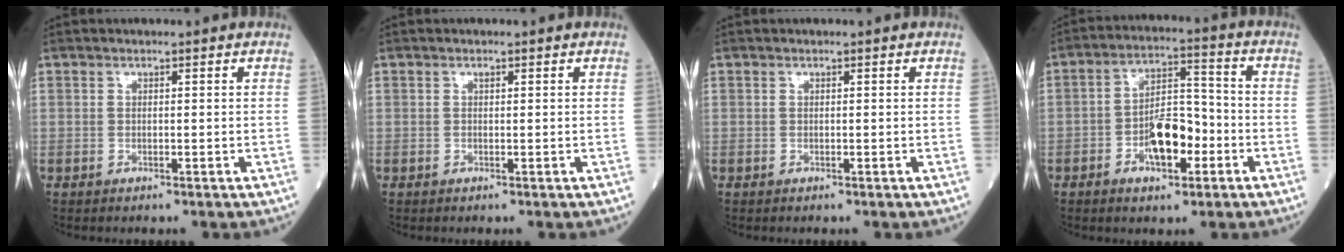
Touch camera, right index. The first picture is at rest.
{"total": 0.0}
{"total": 0.0}
{"total": 8.7, "force": [-3.2, 3.5, 7.3], "torque": [-0.132, 0.015, -0.053]}